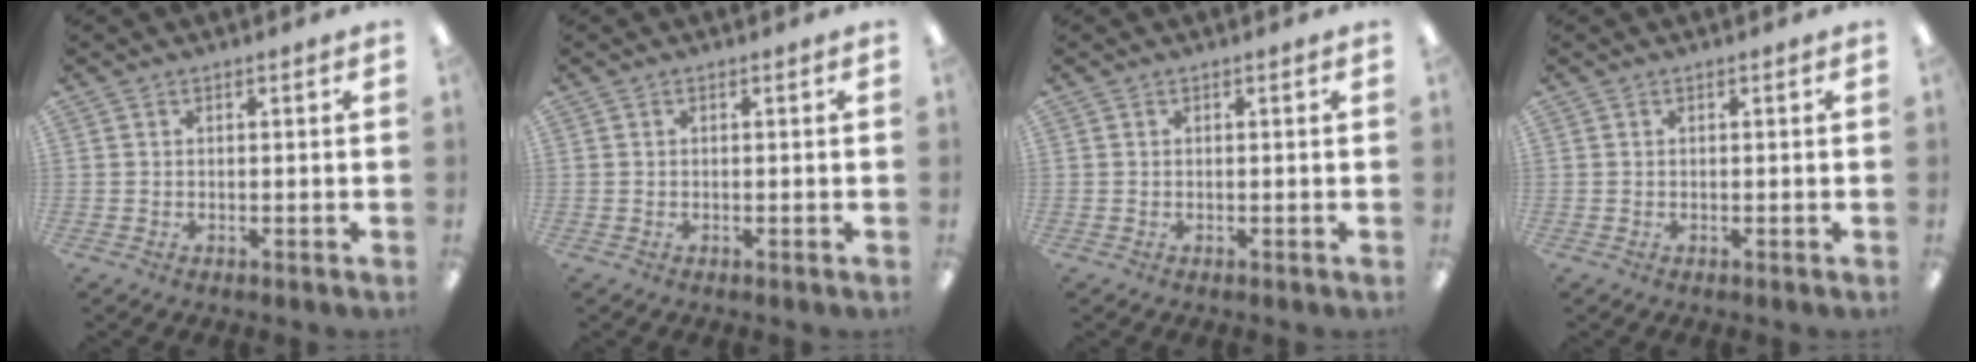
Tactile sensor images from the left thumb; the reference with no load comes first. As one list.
[{"total": 0.0}, {"total": 0.0}, {"total": 0.0}]